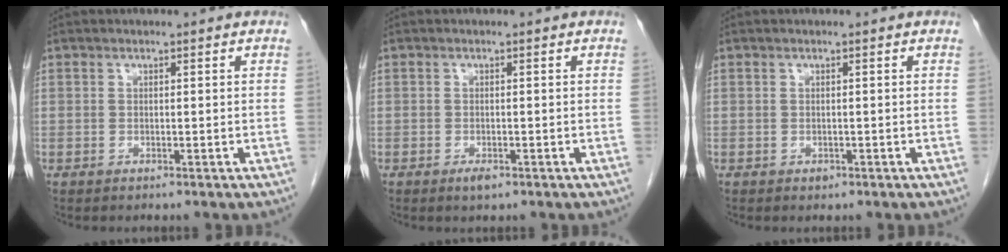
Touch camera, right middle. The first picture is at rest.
{"total": 1.4, "force": [-0.9, 0.5, 1.1], "torque": [-0.018, -0.001, -0.011]}
{"total": 0.6, "force": [-0.3, 0.4, 0.3], "torque": [-0.004, 0.001, -0.003]}